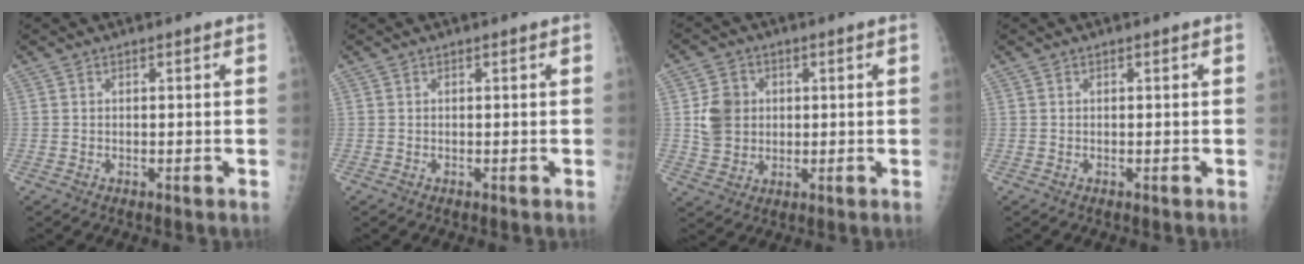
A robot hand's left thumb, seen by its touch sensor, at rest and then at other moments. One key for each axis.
{"total": 0.0}
{"total": 7.3, "fx": 0.9, "fy": 6.5, "fz": 3.2, "tx": -0.036, "ty": -0.001, "tz": 0.017}
{"total": 0.0}